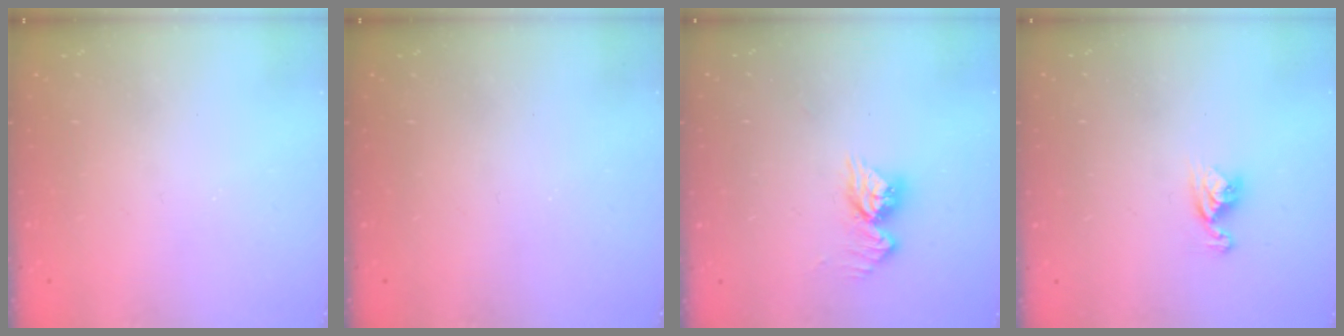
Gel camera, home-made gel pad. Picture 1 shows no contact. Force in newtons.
{"total": 0.0}
{"total": 9.7, "press": 9.7, "slide": 0.9}
{"total": 6.9, "press": 6.9, "slide": 0.7}